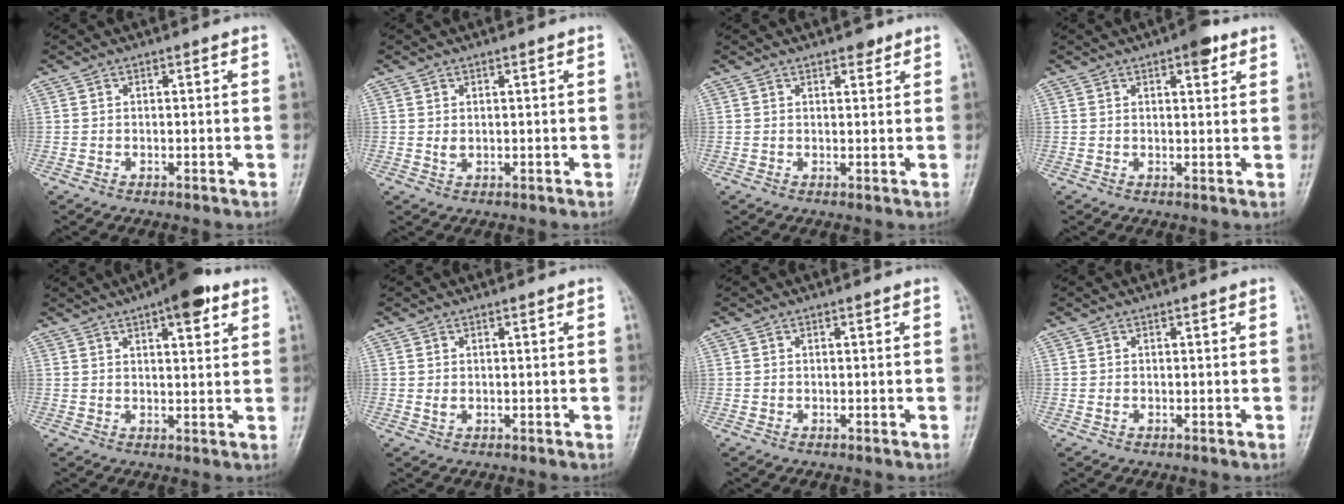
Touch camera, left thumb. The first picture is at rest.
{"total": 1.5, "force": [0.6, 0.7, 1.2], "torque": [-0.021, -0.004, 0.017]}
{"total": 2.1, "force": [1.5, 1.0, 1.0], "torque": [-0.004, -0.007, 0.018]}
{"total": 4.5, "force": [2.6, 1.7, 3.3], "torque": [-0.034, -0.009, 0.031]}
{"total": 12.5, "force": [7.2, 3.9, 9.4], "torque": [-0.115, -0.019, 0.102]}
{"total": 1.3, "force": [0.5, 0.6, 1.1], "torque": [-0.019, 0.000, 0.013]}
{"total": 0.0}
{"total": 0.6, "force": [0.2, 0.3, 0.5], "torque": [-0.009, 0.005, 0.005]}